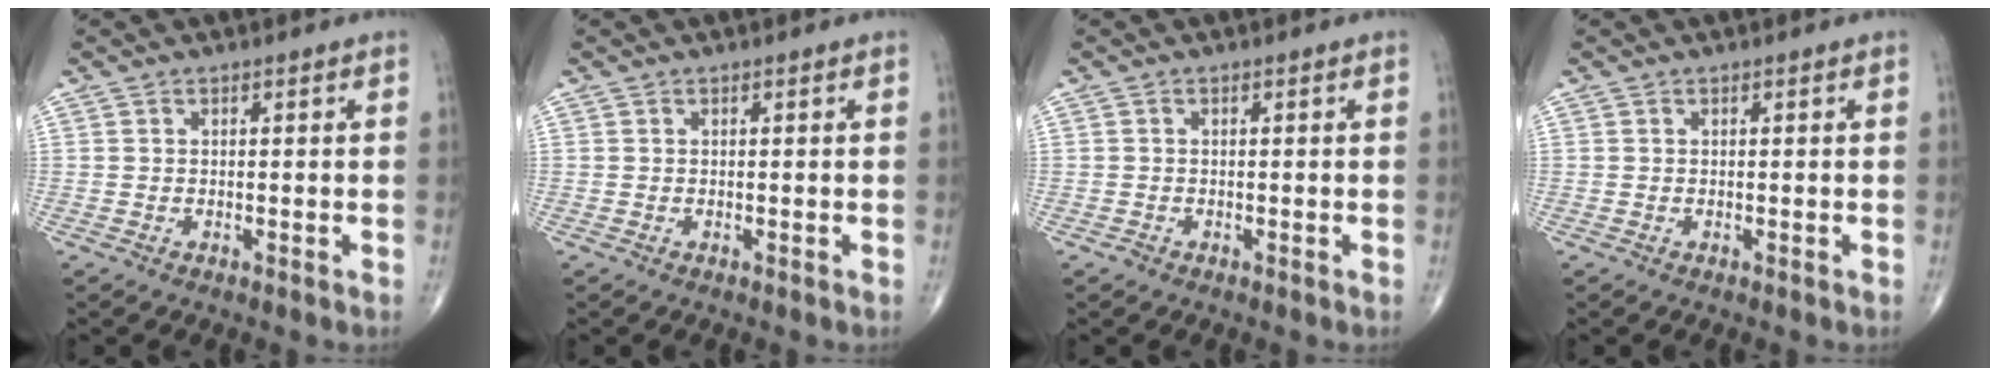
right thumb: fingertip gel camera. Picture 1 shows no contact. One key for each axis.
{"total": 0.0}
{"total": 0.7, "fx": -0.4, "fy": 0.5, "fz": 0.1, "tx": -0.001, "ty": 0.001, "tz": -0.011}
{"total": 0.0}